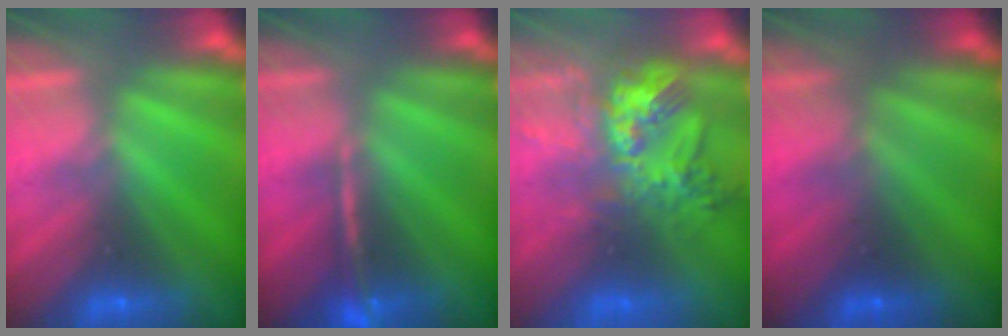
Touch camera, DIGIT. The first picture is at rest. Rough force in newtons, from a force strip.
{"total": 2.4}
{"total": 5.6}
{"total": 1.9}